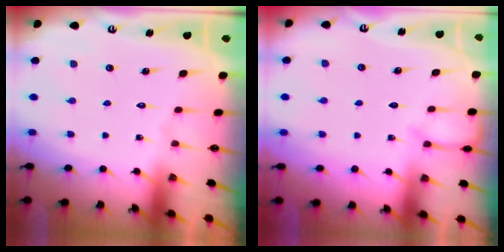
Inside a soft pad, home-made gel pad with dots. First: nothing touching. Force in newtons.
{"total": 3.3, "press": 3.3, "slide": 0.3}